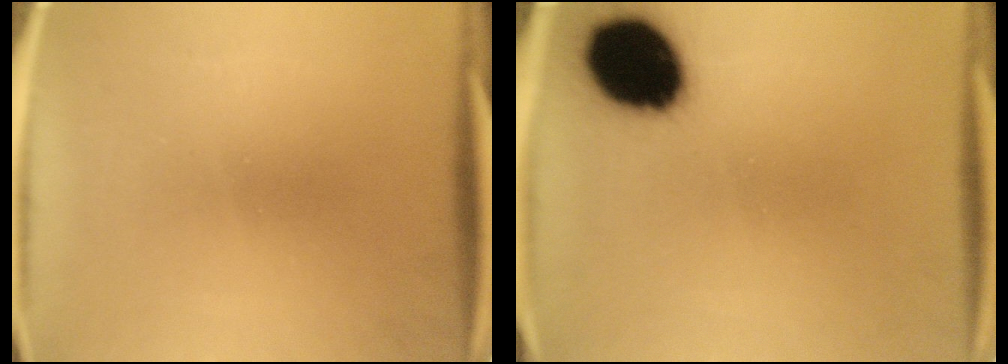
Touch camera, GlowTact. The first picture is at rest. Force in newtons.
{"total": 17.6}